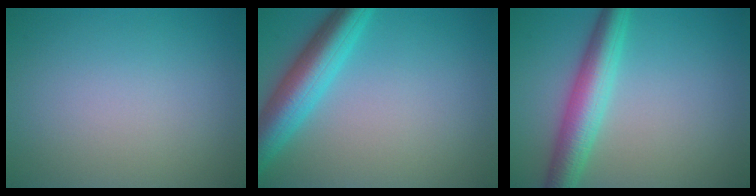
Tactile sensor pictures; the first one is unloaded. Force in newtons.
{"total": 6.1, "press": 6.1, "slide": 0.2}
{"total": 5.2, "press": 5.2, "slide": 0.0}